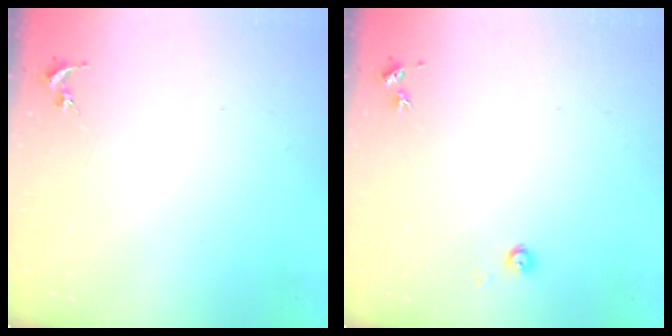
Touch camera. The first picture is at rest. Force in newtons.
{"total": 3.5, "press": 3.5, "slide": 0.2}